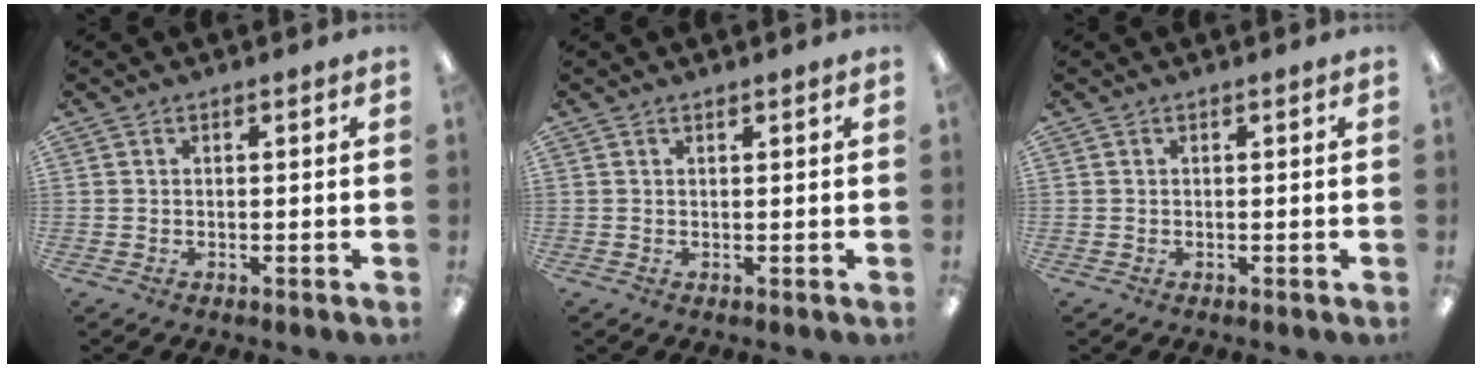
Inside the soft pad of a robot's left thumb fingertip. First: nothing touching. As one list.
[{"total": 0.6, "force": [0.6, 0.1, 0.1], "torque": [-0.002, 0.000, 0.011]}, {"total": 0.0}]